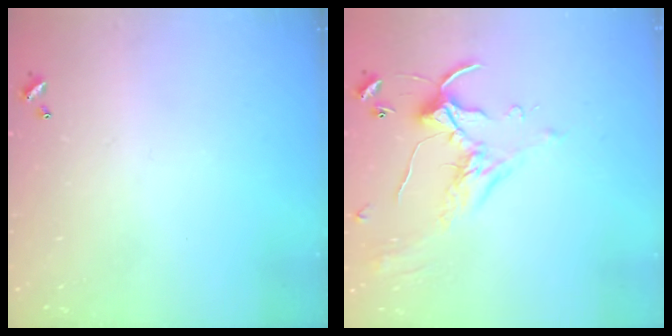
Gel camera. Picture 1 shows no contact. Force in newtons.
{"total": 1.2, "press": 0.6, "slide": 1.1}